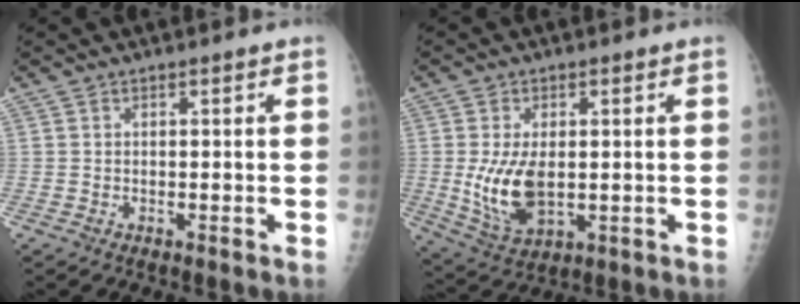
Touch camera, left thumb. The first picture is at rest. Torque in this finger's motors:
{"motor_torque": [-0.03, 0.31, 0.54, -0.37, 0.09]}